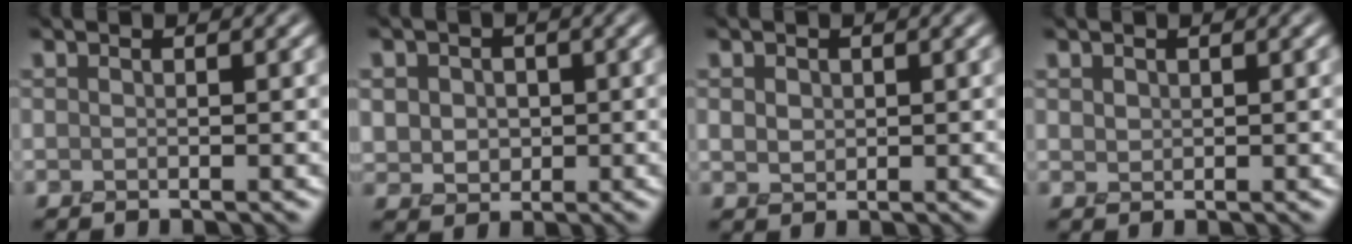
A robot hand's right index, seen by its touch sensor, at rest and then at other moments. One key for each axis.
{"total": 4.2, "fx": 0.4, "fy": 3.8, "fz": 1.8, "tx": -0.030, "ty": 0.010, "tz": -0.004}
{"total": 1.5, "fx": 0.4, "fy": 1.3, "fz": 0.7, "tx": -0.017, "ty": -0.003, "tz": 0.009}
{"total": 0.8, "fx": 0.4, "fy": 0.6, "fz": 0.2, "tx": -0.006, "ty": -0.002, "tz": 0.012}